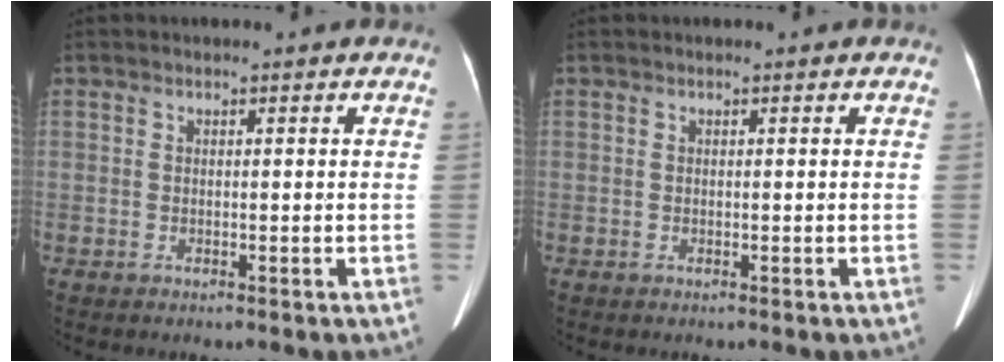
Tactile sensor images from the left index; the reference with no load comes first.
{"total": 0.0}